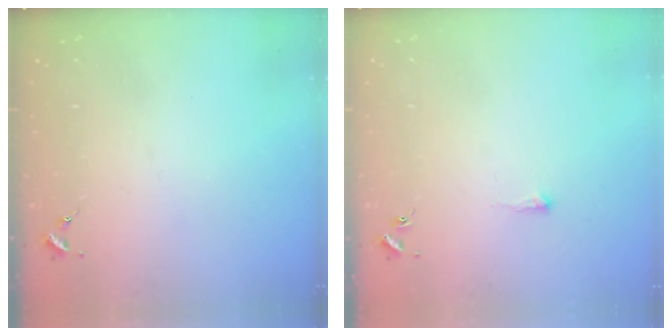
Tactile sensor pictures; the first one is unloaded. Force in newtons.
{"total": 2.9, "press": 2.8, "slide": 0.5}